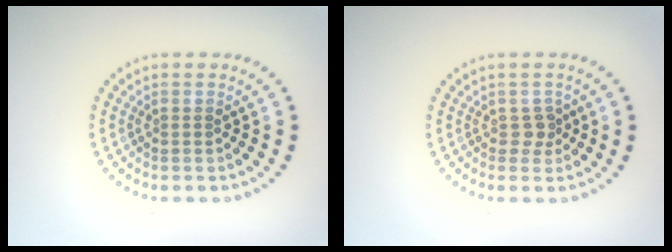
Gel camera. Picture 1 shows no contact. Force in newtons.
{"total": 1.3, "press": 1.0, "slide": 0.8}